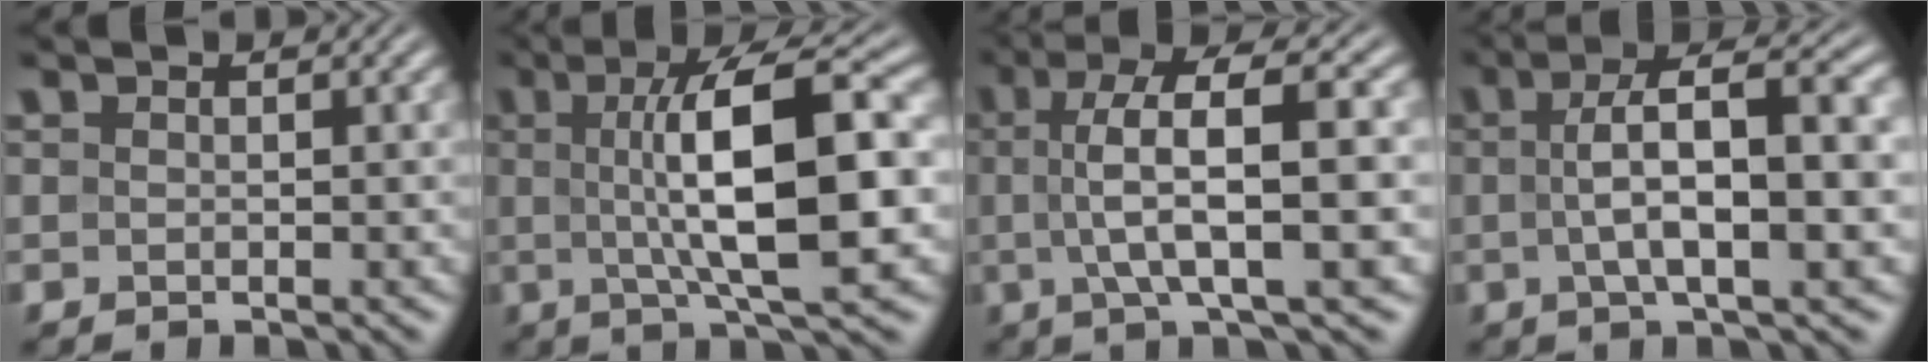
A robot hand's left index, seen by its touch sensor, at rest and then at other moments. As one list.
[{"total": 11.1, "force": [0.5, 3.0, 10.7], "torque": [-0.158, 0.009, 0.006]}, {"total": 8.6, "force": [1.0, 2.2, 8.3], "torque": [-0.128, 0.018, 0.010]}, {"total": 8.5, "force": [1.0, 2.3, 8.1], "torque": [-0.123, 0.018, 0.010]}]